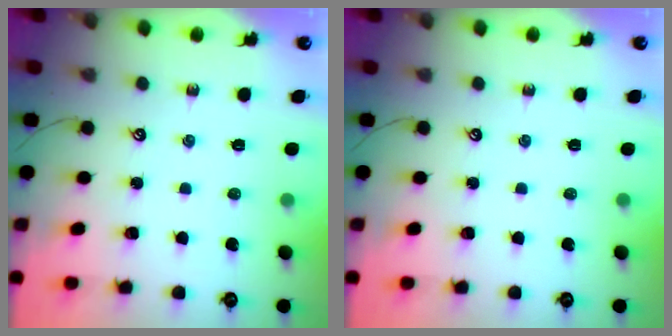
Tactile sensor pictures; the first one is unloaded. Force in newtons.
{"total": 0.0}